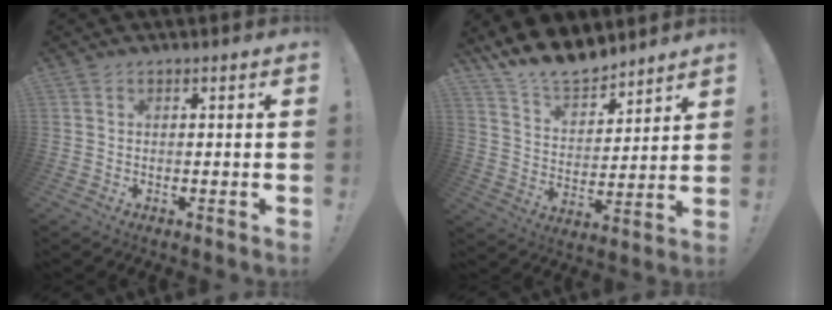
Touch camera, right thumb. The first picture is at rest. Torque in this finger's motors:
{"motor_torque": [-0.78, 2.36, 0.79, 1.90, 0.02]}